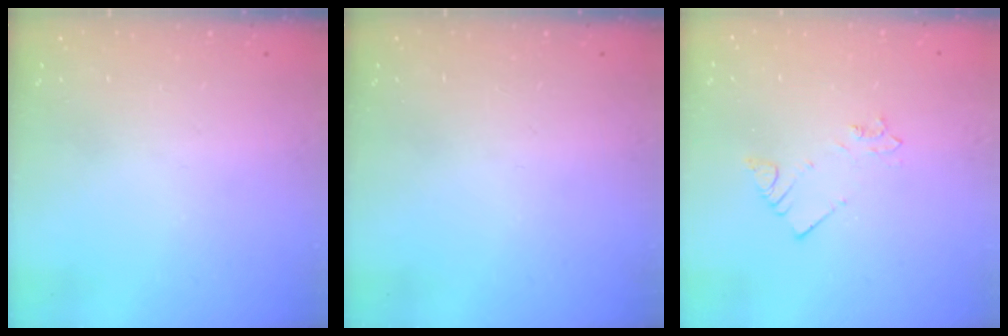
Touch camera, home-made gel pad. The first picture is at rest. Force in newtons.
{"total": 0.0}
{"total": 2.7, "press": 2.7, "slide": 0.3}